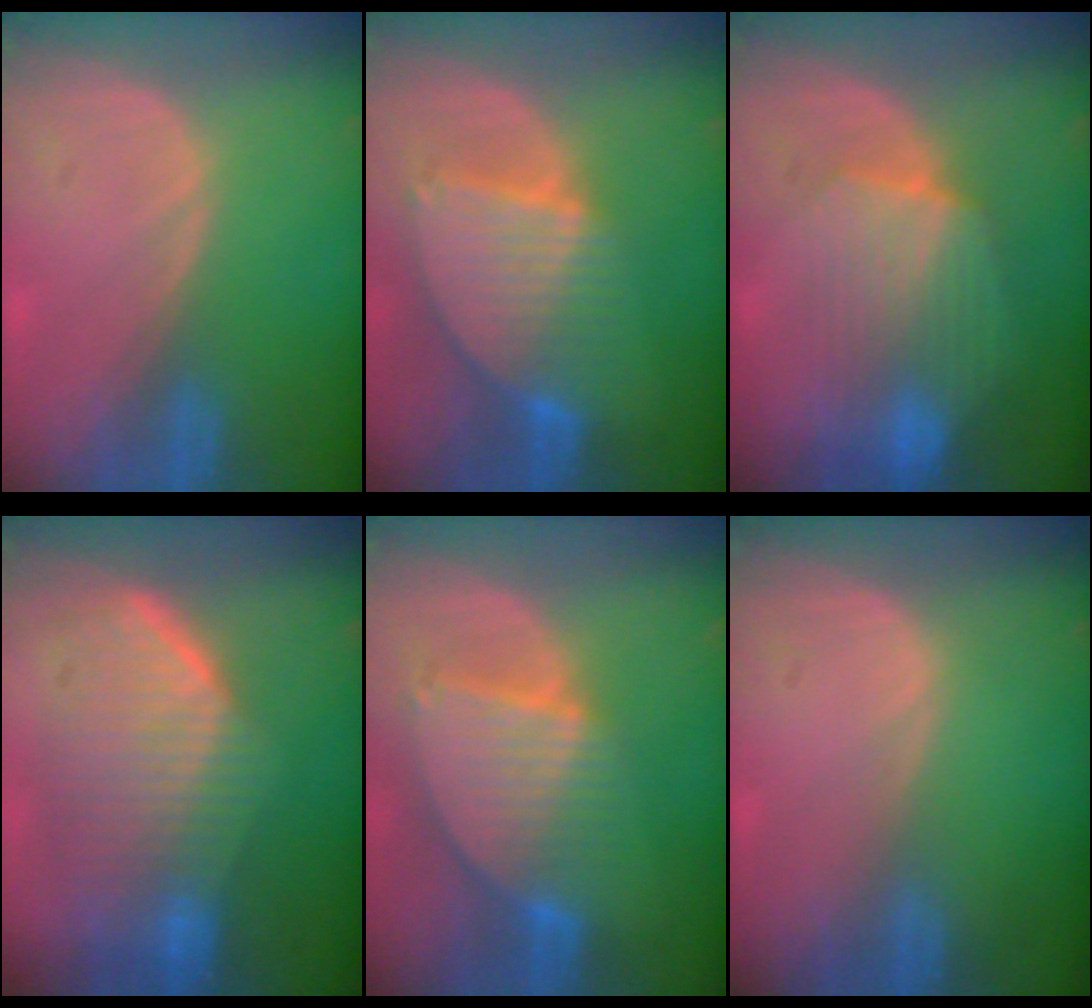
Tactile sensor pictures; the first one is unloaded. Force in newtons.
{"total": 8.6, "press": 7.5, "slide": 4.2}
{"total": 8.3, "press": 8.1, "slide": 1.7}
{"total": 9.7, "press": 9.1, "slide": 3.4}
{"total": 8.6, "press": 7.5, "slide": 4.1}
{"total": 0.0}